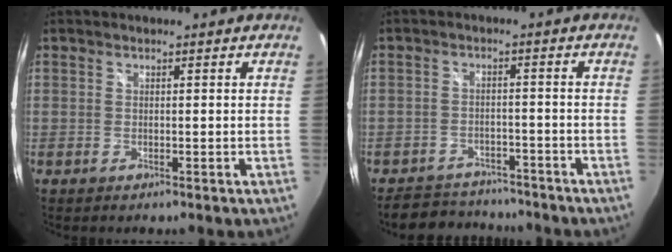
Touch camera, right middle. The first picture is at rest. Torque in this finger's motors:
{"motor_torque": [0.47, -0.45, -0.02, -0.01]}